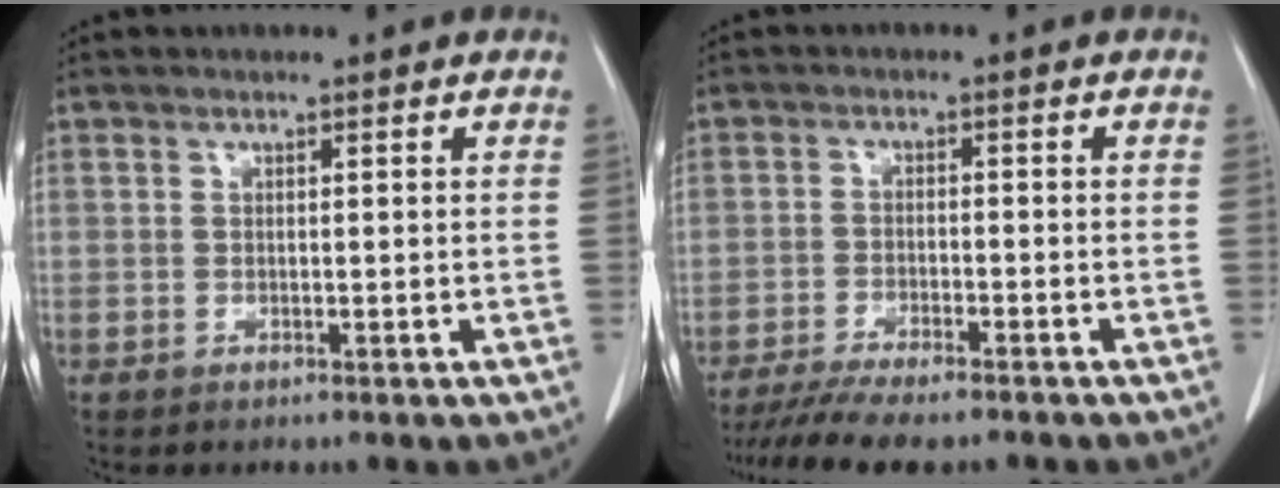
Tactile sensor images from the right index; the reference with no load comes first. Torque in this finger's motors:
{"motor_torque": [0.78, -0.81, 0.41, 0.11]}